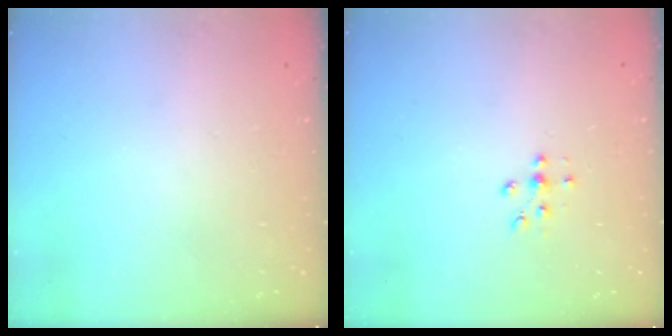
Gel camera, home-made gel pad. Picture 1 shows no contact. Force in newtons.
{"total": 5.5, "press": 5.4, "slide": 1.1}